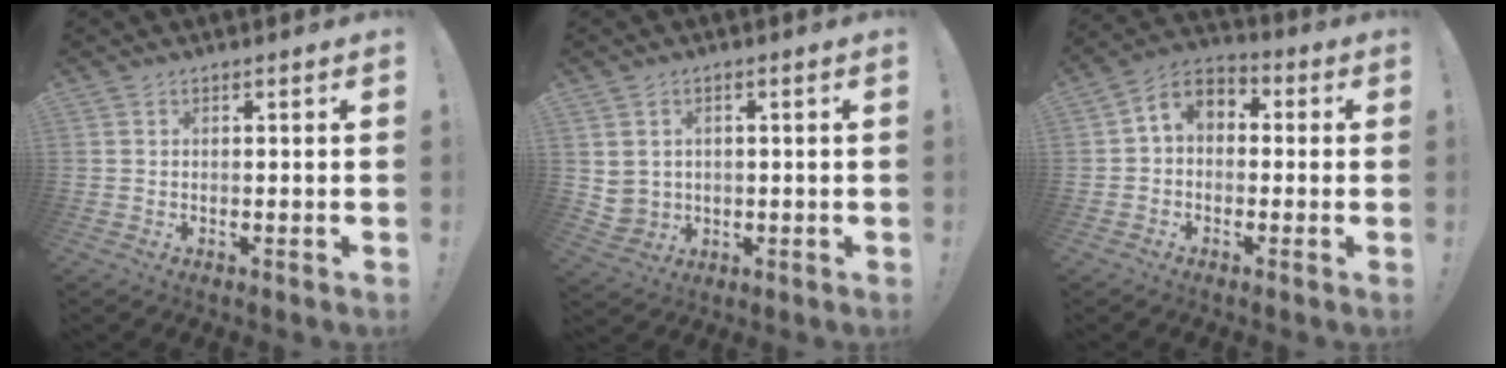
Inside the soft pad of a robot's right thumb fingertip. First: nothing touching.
{"total": 4.7, "force": [1.5, 4.2, 1.3], "torque": [-0.035, -0.007, 0.029]}
{"total": 5.9, "force": [-0.5, 4.7, 3.6], "torque": [-0.073, 0.015, -0.004]}